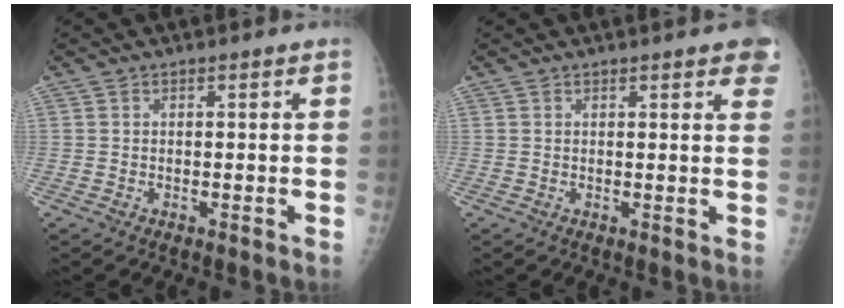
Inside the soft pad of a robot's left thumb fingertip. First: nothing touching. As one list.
[{"total": 5.5, "force": [3.5, 1.4, 4.1], "torque": [-0.031, -0.003, 0.034]}]